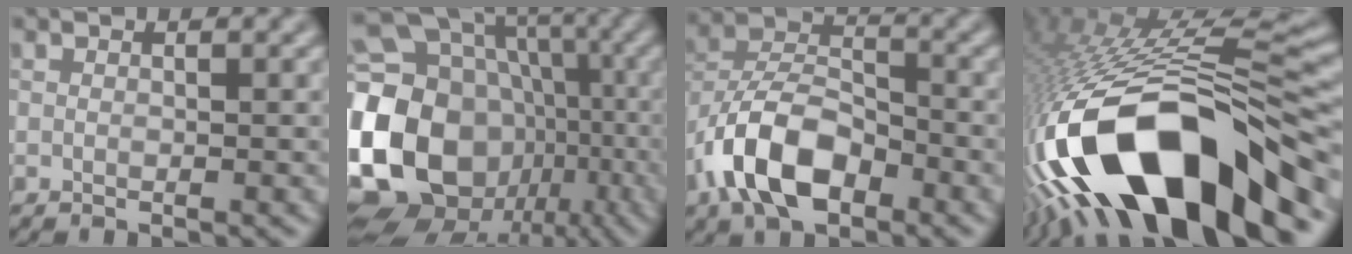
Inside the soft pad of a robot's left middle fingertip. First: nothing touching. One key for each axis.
{"total": 21.8, "fx": -3.1, "fy": 18.5, "fz": 11.2, "tx": -0.249, "ty": -0.005, "tz": -0.065}
{"total": 7.6, "fx": -3.9, "fy": 4.1, "fz": 5.1, "tx": -0.093, "ty": 0.008, "tz": -0.081}
{"total": 16.5, "fx": -7.6, "fy": 6.1, "fz": 13.4, "tx": -0.253, "ty": 0.001, "tz": -0.107}